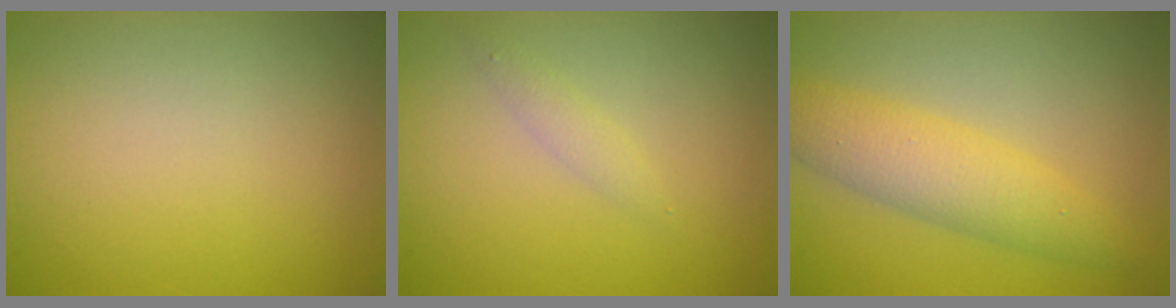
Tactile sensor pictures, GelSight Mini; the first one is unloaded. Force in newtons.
{"total": 1.0, "press": 1.0, "slide": 0.0}
{"total": 4.3, "press": 4.3, "slide": 0.1}